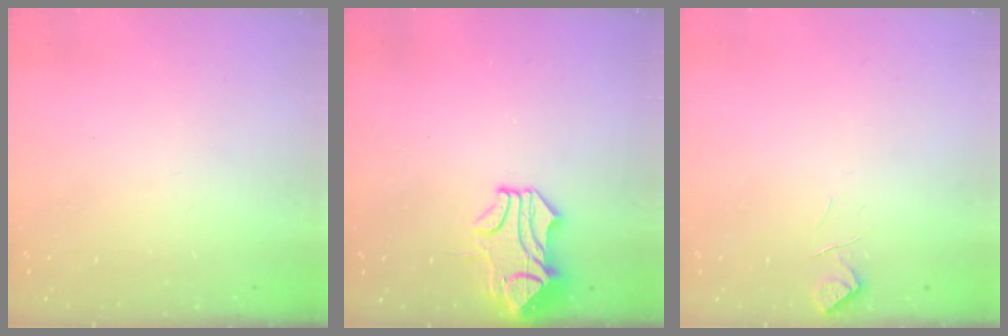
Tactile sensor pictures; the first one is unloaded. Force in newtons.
{"total": 2.1, "press": 1.5, "slide": 1.5}
{"total": 1.0, "press": 0.7, "slide": 0.6}